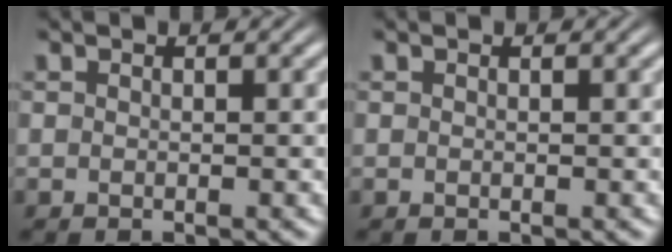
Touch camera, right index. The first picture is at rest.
{"total": 0.0}